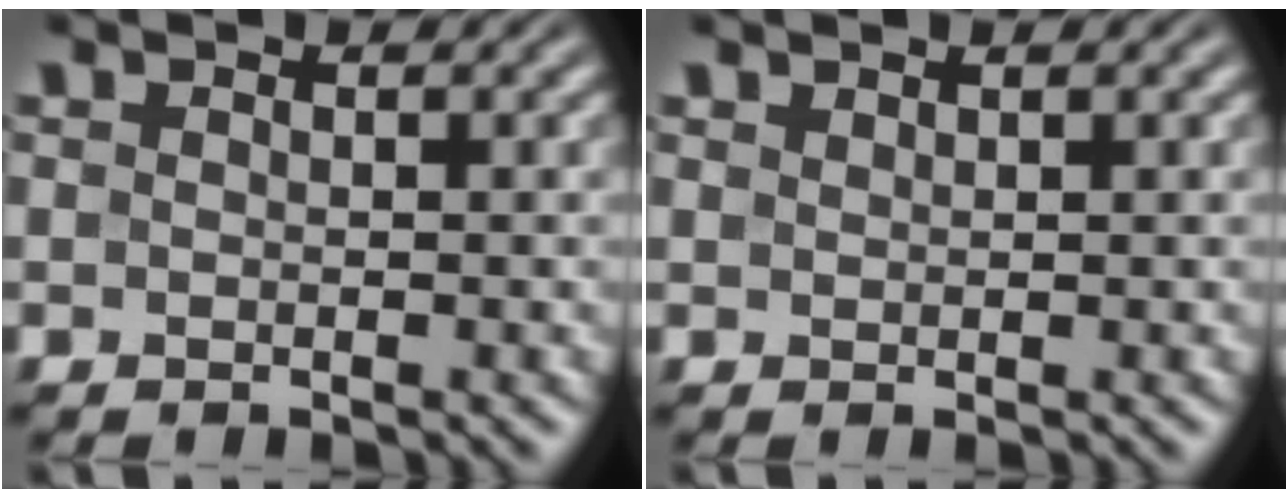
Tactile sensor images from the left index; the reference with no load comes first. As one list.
[{"total": 0.5, "force": [0.5, 0.1, 0.0], "torque": [-0.003, -0.001, 0.012]}]